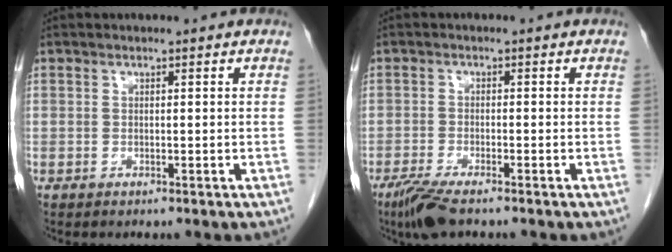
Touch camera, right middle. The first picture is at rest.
{"total": 5.1, "force": [-3.8, 0.7, 3.4], "torque": [-0.070, -0.014, -0.068]}